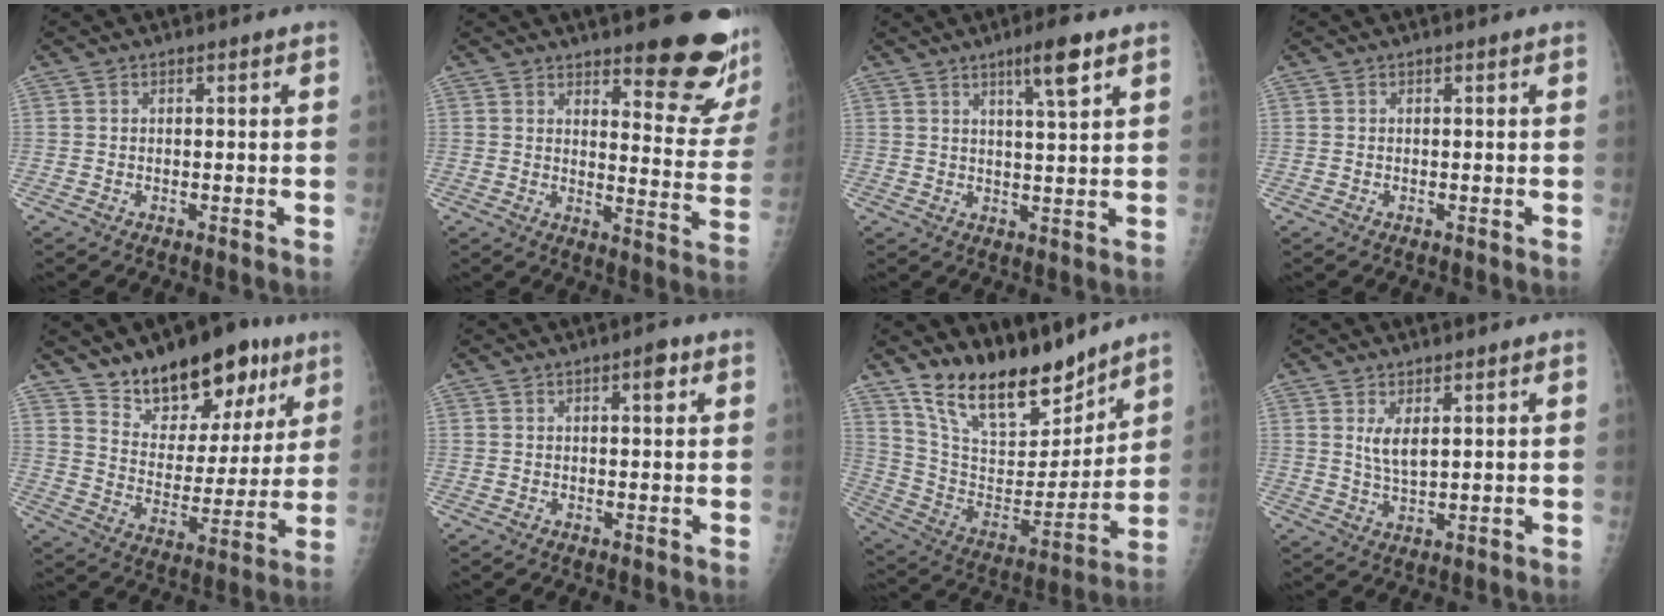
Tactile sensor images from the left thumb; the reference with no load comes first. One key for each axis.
{"total": 16.6, "fx": 12.2, "fy": 4.3, "fz": 10.4, "tx": -0.096, "ty": -0.101, "tz": 0.152}
{"total": 6.3, "fx": 3.8, "fy": 0.5, "fz": 5.1, "tx": -0.083, "ty": -0.019, "tz": 0.063}
{"total": 0.0}
{"total": 18.3, "fx": 12.3, "fy": 9.4, "fz": 9.8, "tx": -0.090, "ty": -0.067, "tz": 0.199}
{"total": 2.5, "fx": 1.2, "fy": 0.8, "fz": 2.0, "tx": -0.024, "ty": -0.001, "tz": 0.015}
{"total": 19.1, "fx": 15.5, "fy": 7.1, "fz": 8.6, "tx": -0.104, "ty": -0.093, "tz": 0.281}
{"total": 4.2, "fx": 1.7, "fy": 1.6, "fz": 3.5, "tx": -0.062, "ty": -0.017, "tz": 0.040}